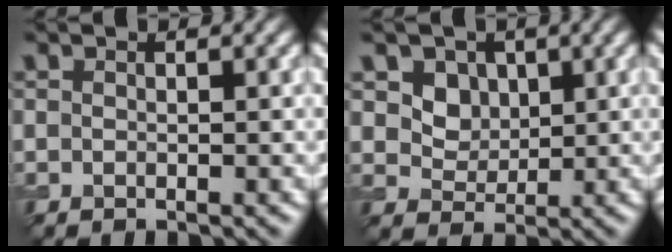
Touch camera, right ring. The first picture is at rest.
{"total": 3.2, "force": [1.5, 2.6, 1.3], "torque": [-0.031, -0.013, 0.045]}